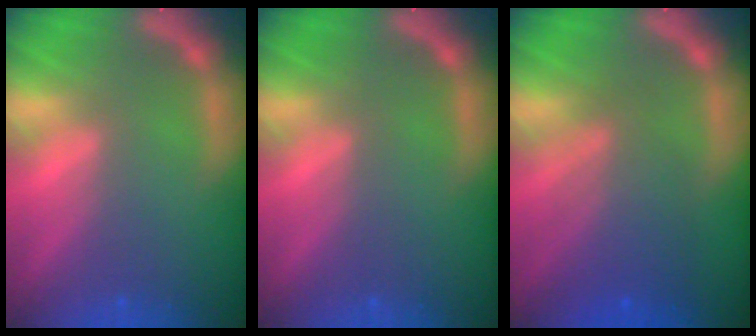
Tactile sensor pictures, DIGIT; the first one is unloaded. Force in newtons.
{"total": 0.0}
{"total": 6.0}